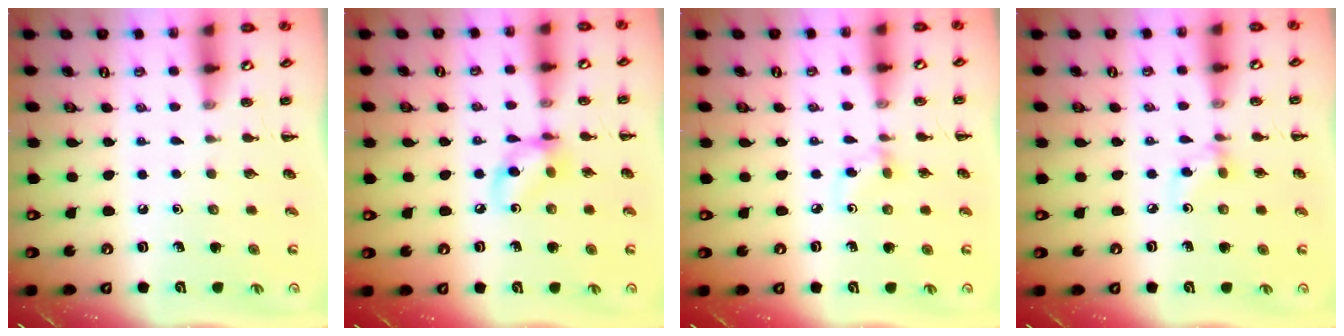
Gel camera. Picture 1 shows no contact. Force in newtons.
{"total": 8.4, "press": 8.4, "slide": 0.6}
{"total": 3.7, "press": 3.4, "slide": 1.5}
{"total": 3.7, "press": 3.6, "slide": 0.7}